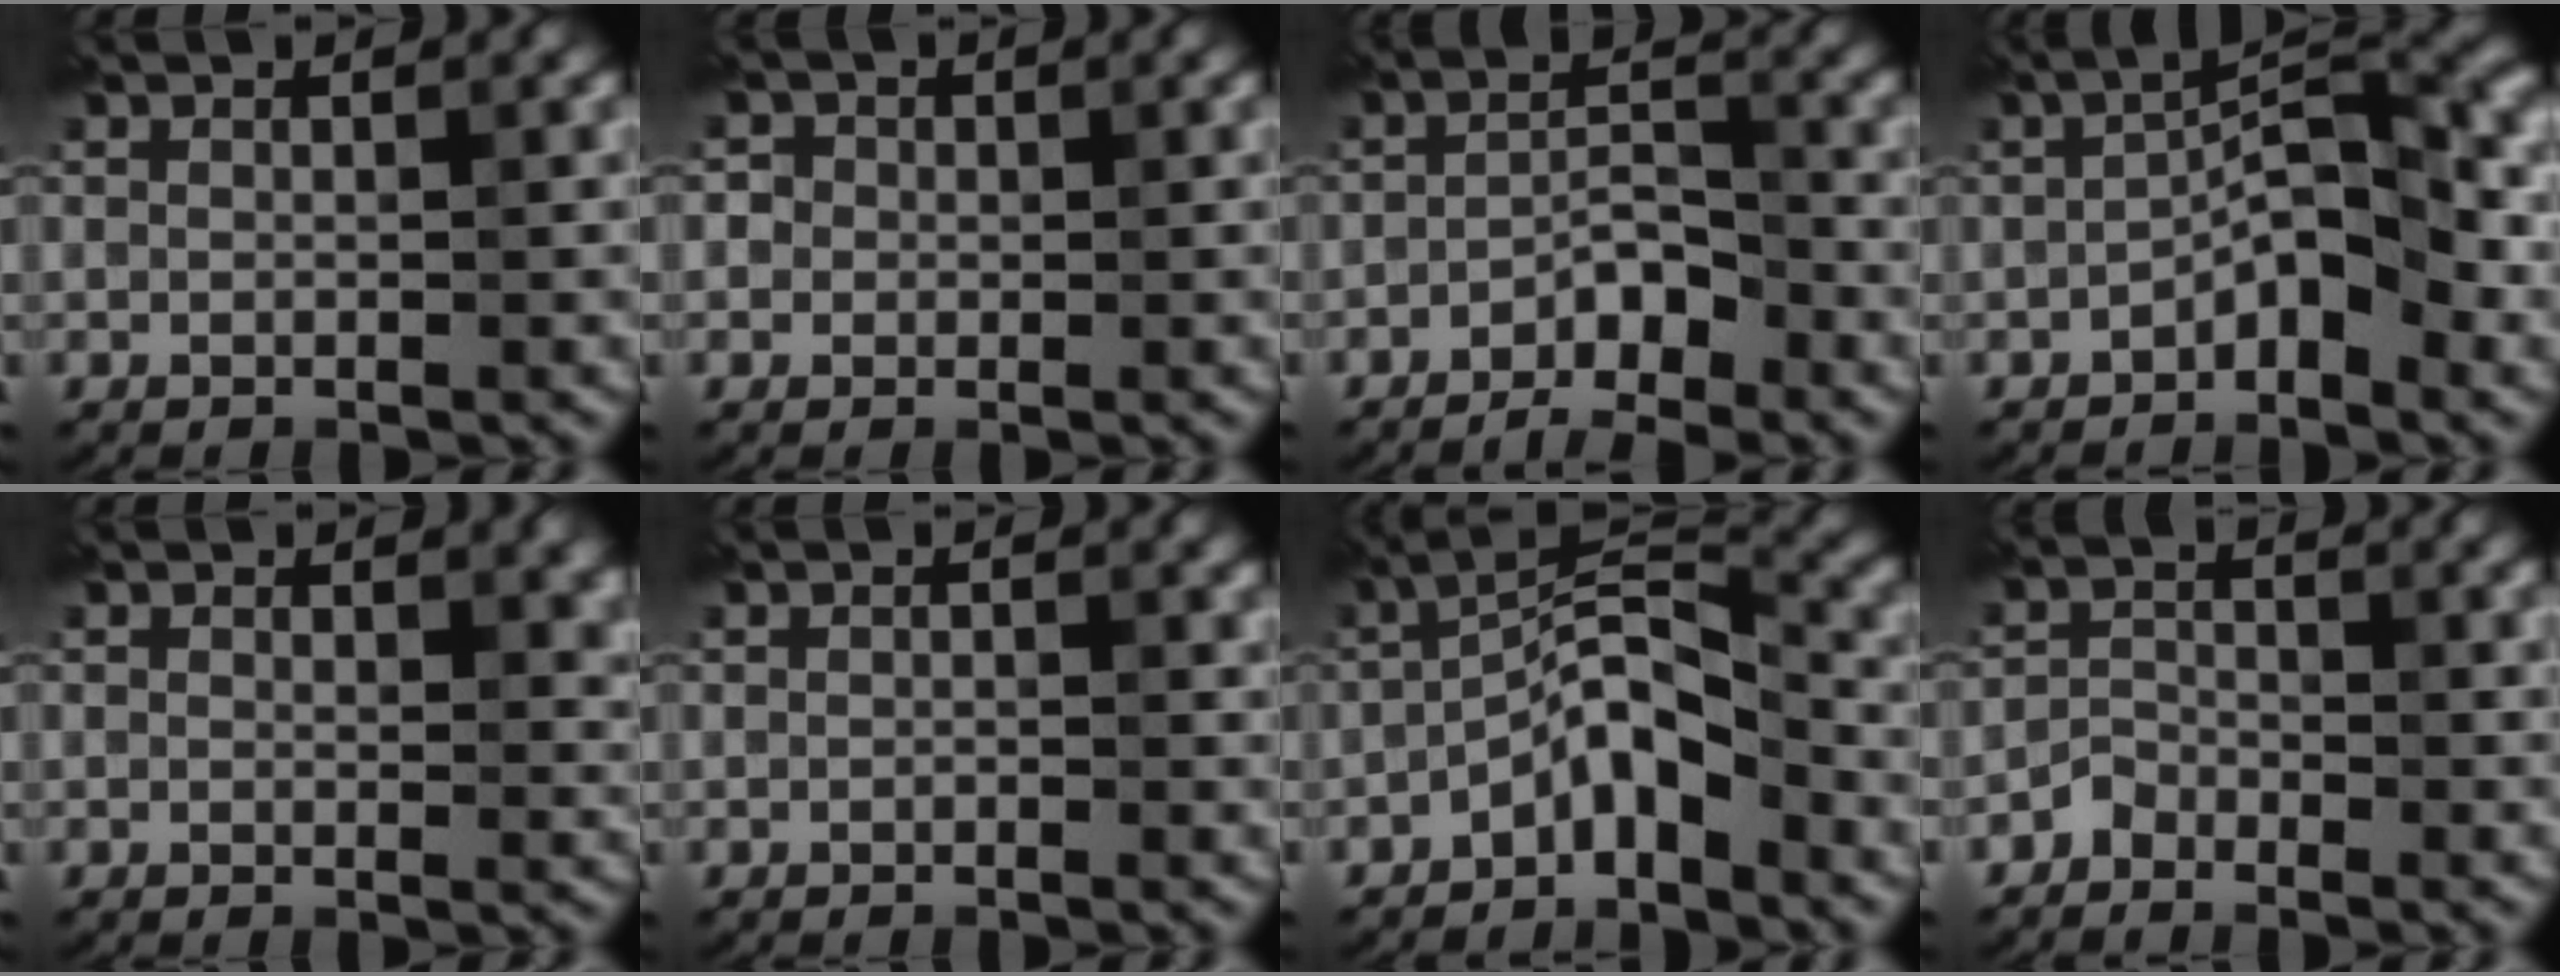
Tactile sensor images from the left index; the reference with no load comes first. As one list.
[{"total": 2.3, "force": [0.7, 2.1, 0.8], "torque": [0.007, 0.015, -0.014]}, {"total": 3.3, "force": [-2.3, 1.0, 2.1], "torque": [-0.033, 0.015, -0.044]}, {"total": 5.7, "force": [-2.4, 2.0, 4.8], "torque": [-0.073, 0.029, -0.047]}, {"total": 2.6, "force": [0.9, 1.6, 1.9], "torque": [-0.022, 0.000, 0.011]}, {"total": 0.5, "force": [-0.1, 0.2, 0.5], "torque": [-0.008, 0.001, -0.002]}, {"total": 5.3, "force": [-2.9, 1.7, 4.1], "torque": [-0.073, 0.026, -0.059]}, {"total": 1.6, "force": [-1.4, 0.7, 0.3], "torque": [-0.005, 0.014, -0.031]}]